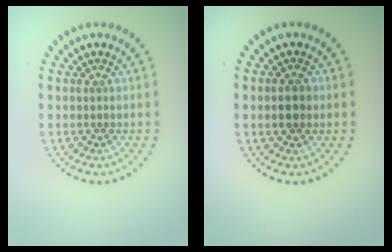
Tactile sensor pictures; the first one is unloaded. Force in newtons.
{"total": 2.2, "press": 2.2, "slide": 0.1}